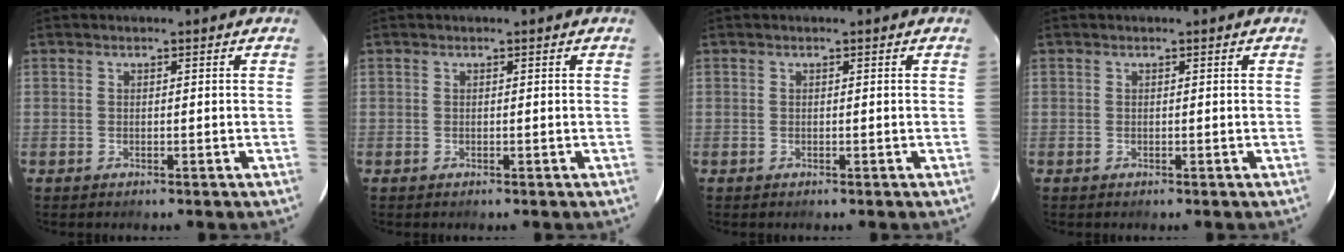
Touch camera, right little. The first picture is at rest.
{"total": 0.0}
{"total": 0.0}
{"total": 0.0}